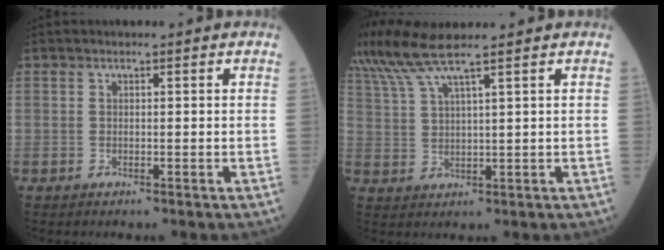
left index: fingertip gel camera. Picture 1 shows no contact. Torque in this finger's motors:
{"motor_torque": [1.07, -1.07, 0.32, 0.21]}